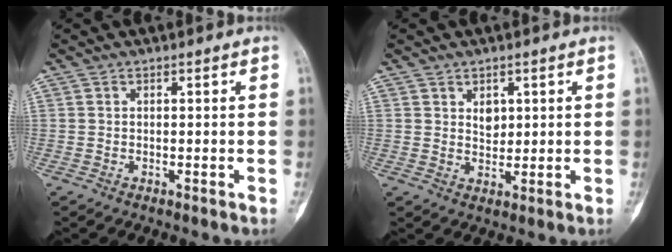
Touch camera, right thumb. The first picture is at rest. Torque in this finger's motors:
{"motor_torque": [-0.22, 0.22, 0.21, 0.19, 0.07]}